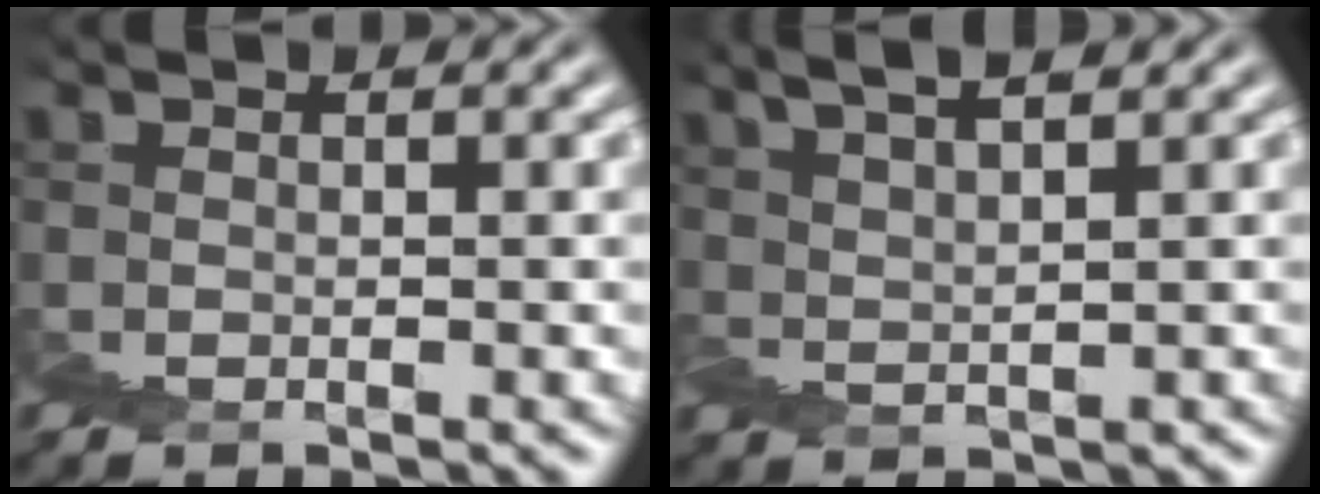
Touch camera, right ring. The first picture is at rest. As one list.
[{"total": 3.2, "force": [2.3, -1.3, 1.8], "torque": [-0.010, 0.027, 0.036]}]